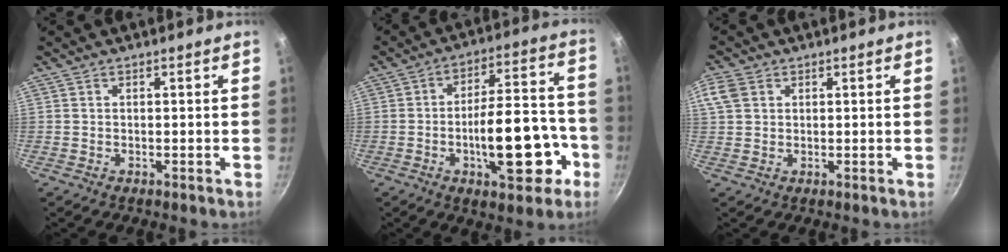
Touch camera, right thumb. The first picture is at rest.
{"total": 17.2, "force": [-5.9, 7.2, 14.4], "torque": [-0.171, 0.053, -0.081]}
{"total": 5.0, "force": [1.7, 3.8, 2.8], "torque": [-0.054, 0.005, 0.031]}